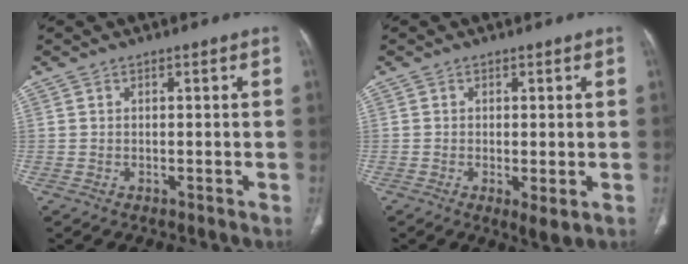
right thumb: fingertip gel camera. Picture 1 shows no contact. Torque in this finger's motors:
{"motor_torque": [-0.20, 0.23, 0.00, -0.05, -0.03]}